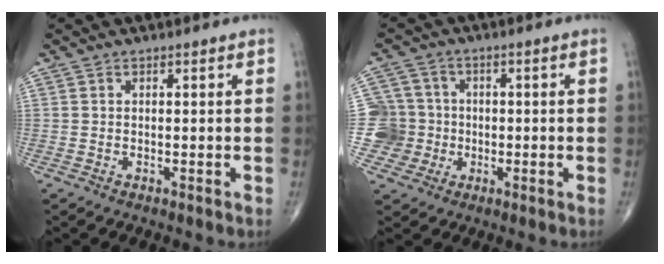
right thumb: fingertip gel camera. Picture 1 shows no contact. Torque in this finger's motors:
{"motor_torque": [-0.36, -0.08, -0.08, 0.17, -0.10]}